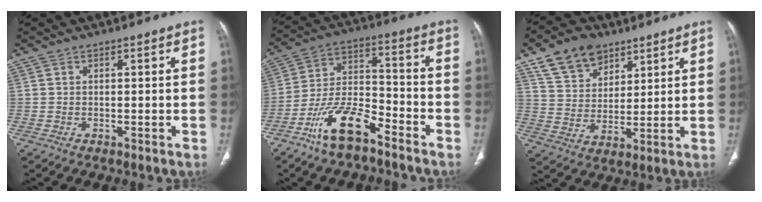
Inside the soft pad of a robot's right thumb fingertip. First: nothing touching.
{"total": 13.2, "force": [-8.7, 5.1, 8.5], "torque": [-0.161, 0.063, -0.165]}
{"total": 12.0, "force": [7.5, 7.9, 5.1], "torque": [-0.068, -0.024, 0.140]}